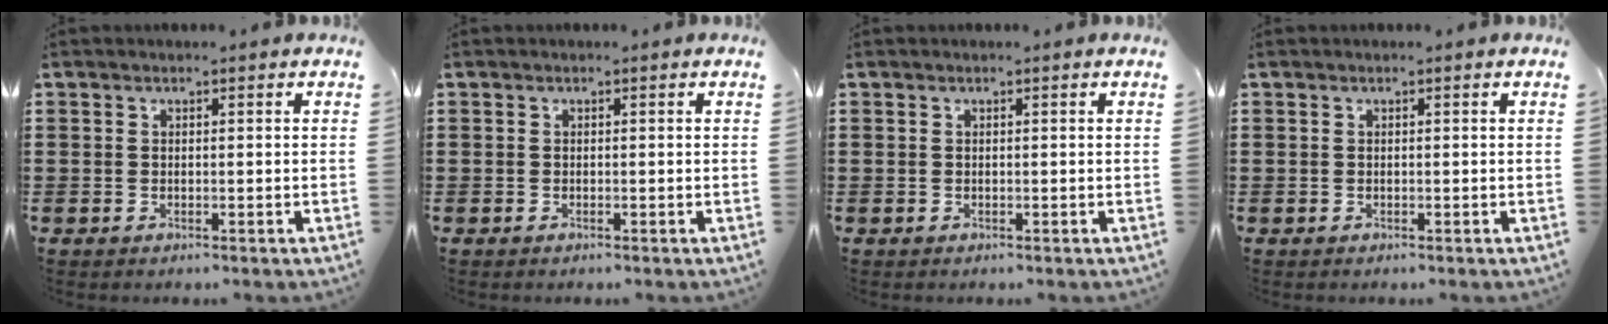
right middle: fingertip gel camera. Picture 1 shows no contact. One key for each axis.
{"total": 0.0}
{"total": 0.0}
{"total": 0.0}